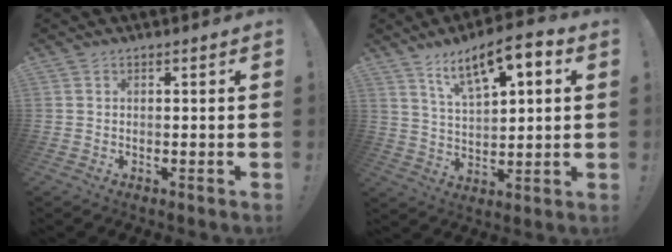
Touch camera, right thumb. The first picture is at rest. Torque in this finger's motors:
{"motor_torque": [0.86, 1.48, 1.03, 0.24, 0.42]}